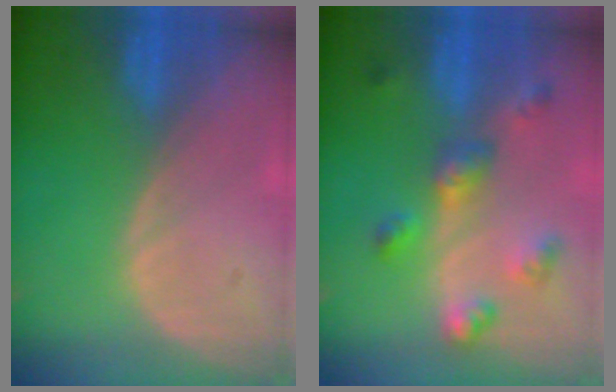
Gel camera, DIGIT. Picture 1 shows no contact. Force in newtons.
{"total": 6.5, "press": 5.8, "slide": 2.9}